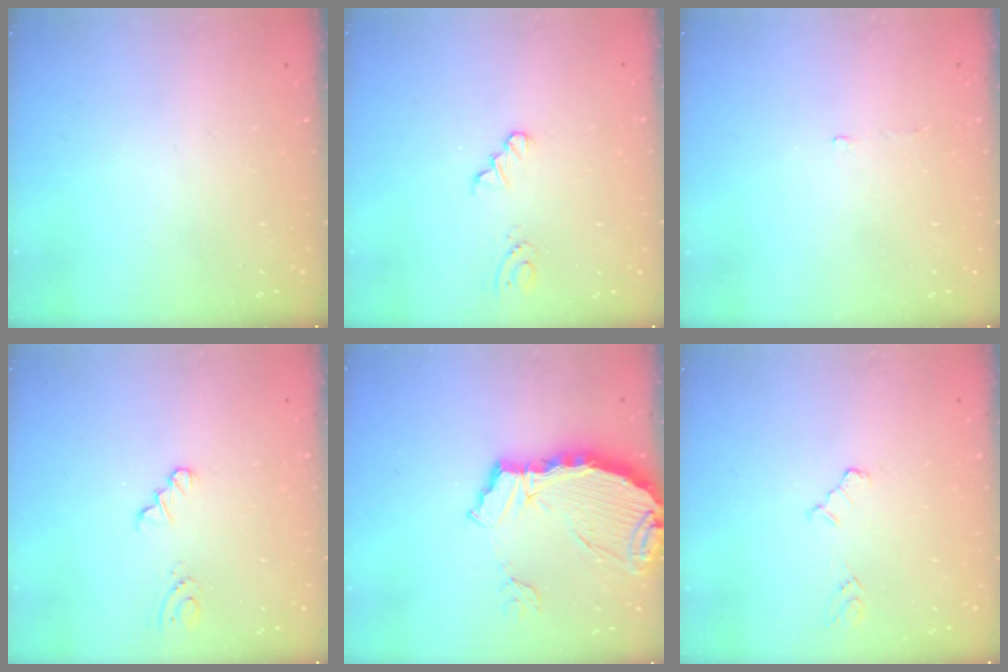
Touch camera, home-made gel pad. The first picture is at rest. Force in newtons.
{"total": 0.0}
{"total": 1.6, "press": 1.5, "slide": 0.3}
{"total": 0.0}
{"total": 8.4, "press": 8.4, "slide": 0.9}
{"total": 4.7, "press": 4.7, "slide": 0.7}